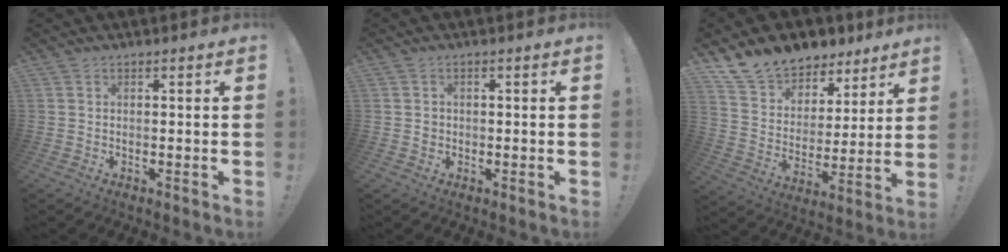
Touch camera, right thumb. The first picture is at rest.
{"total": 1.8, "force": [-0.3, 1.7, 0.6], "torque": [-0.002, 0.003, -0.008]}
{"total": 12.6, "force": [10.4, 6.5, 2.6], "torque": [-0.059, -0.084, 0.196]}